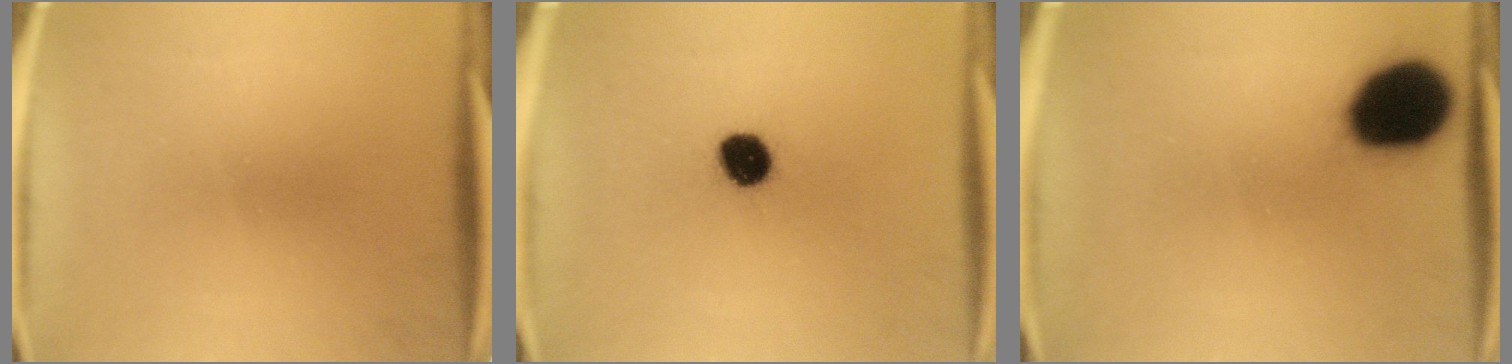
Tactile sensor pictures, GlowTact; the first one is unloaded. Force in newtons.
{"total": 7.6}
{"total": 18.4}